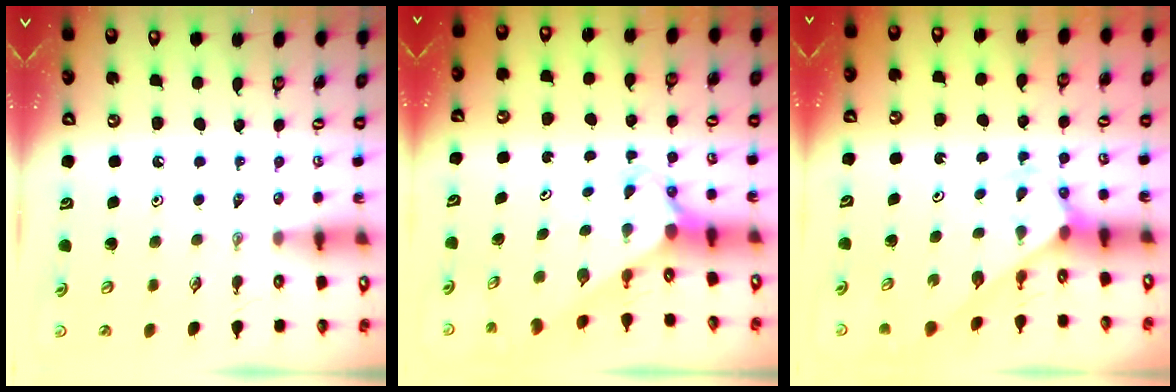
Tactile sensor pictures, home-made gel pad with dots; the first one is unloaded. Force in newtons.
{"total": 2.7, "press": 2.7, "slide": 0.3}
{"total": 3.0, "press": 3.0, "slide": 0.2}